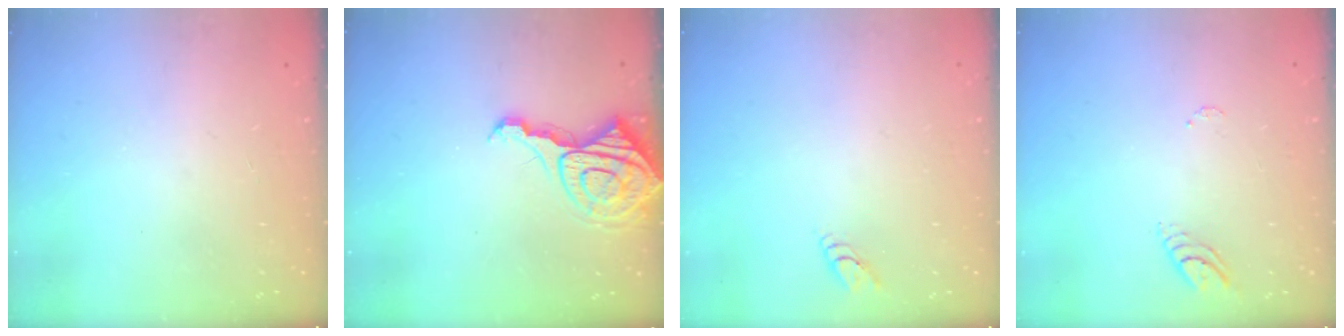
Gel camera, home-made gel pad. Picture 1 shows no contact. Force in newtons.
{"total": 10.8, "press": 10.8, "slide": 1.0}
{"total": 2.7, "press": 2.7, "slide": 0.3}
{"total": 3.7, "press": 3.6, "slide": 0.4}